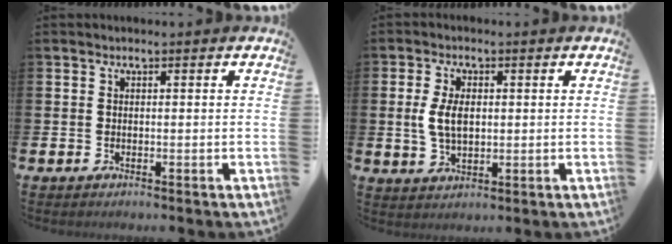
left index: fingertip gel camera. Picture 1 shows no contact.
{"total": 5.0, "force": [0.9, 2.8, 4.0], "torque": [-0.071, 0.006, 0.011]}